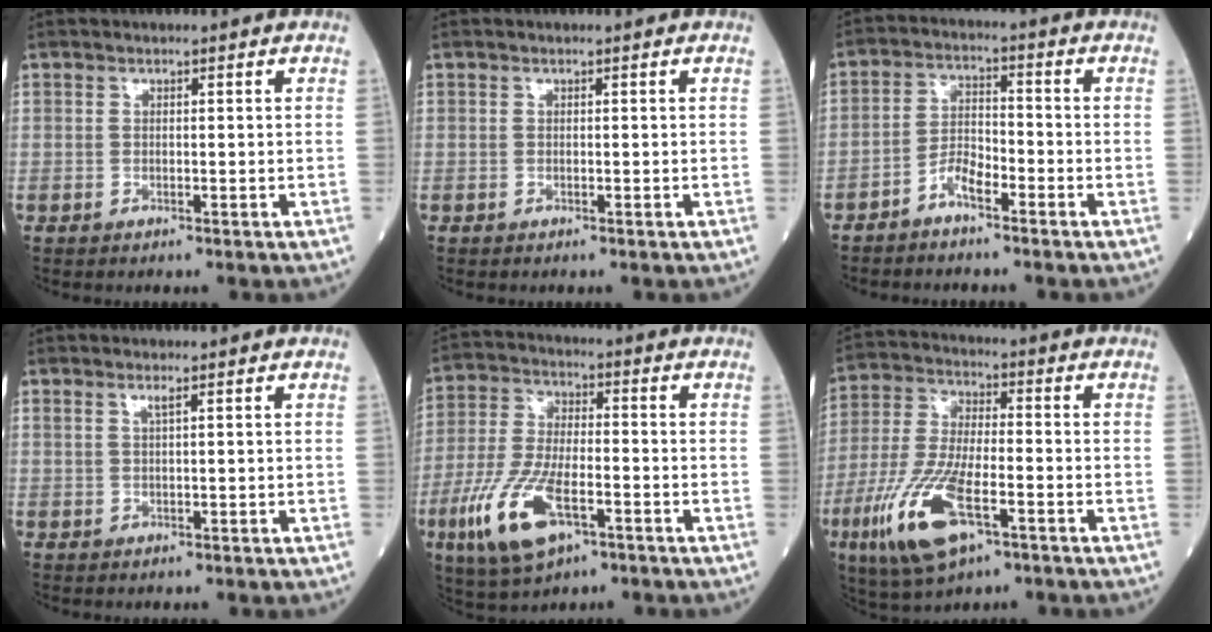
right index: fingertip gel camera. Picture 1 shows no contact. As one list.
[{"total": 0.0}, {"total": 4.2, "force": [-3.1, 1.3, 2.6], "torque": [-0.051, 0.009, -0.061]}, {"total": 1.1, "force": [0.7, -0.2, 0.8], "torque": [-0.021, 0.000, 0.014]}, {"total": 12.5, "force": [-5.4, 4.6, 10.3], "torque": [-0.223, -0.014, -0.097]}, {"total": 13.6, "force": [-6.0, 4.2, 11.5], "torque": [-0.248, -0.019, -0.107]}]